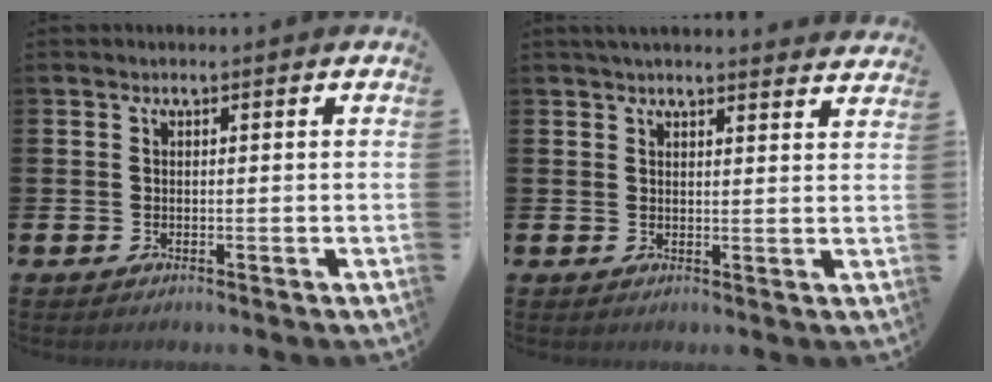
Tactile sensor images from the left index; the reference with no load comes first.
{"total": 3.0, "force": [3.0, 0.0, 0.4], "torque": [-0.009, -0.015, 0.053]}